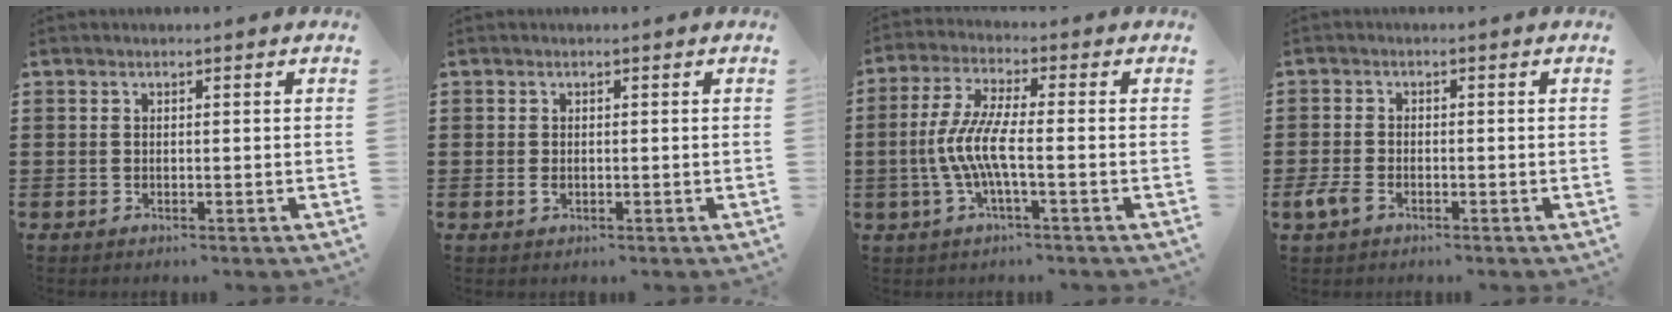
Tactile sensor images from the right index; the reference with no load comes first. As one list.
[{"total": 1.0, "force": [-0.2, 0.6, 0.8], "torque": [-0.017, -0.001, -0.004]}, {"total": 7.2, "force": [-1.8, 1.1, 6.9], "torque": [-0.161, -0.019, -0.043]}, {"total": 2.7, "force": [-1.6, 1.3, 1.7], "torque": [-0.053, -0.006, -0.036]}]